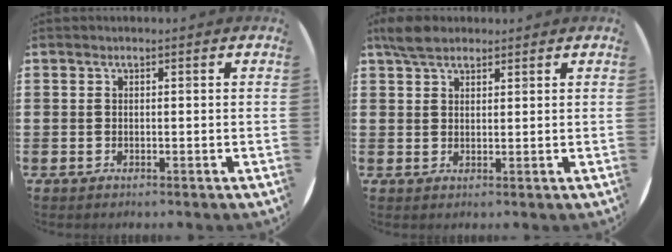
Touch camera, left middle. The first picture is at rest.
{"total": 3.7, "force": [3.1, 1.5, 1.5], "torque": [-0.028, 0.004, 0.057]}